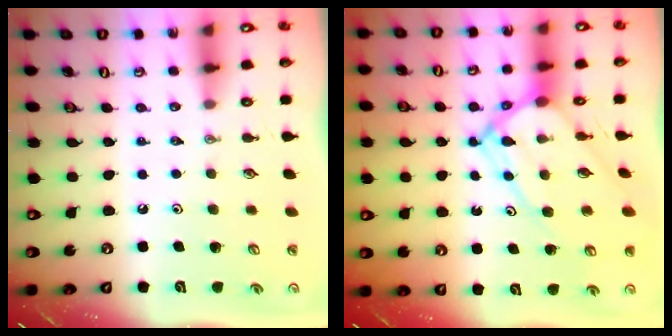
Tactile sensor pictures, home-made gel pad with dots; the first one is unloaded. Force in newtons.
{"total": 12.3, "press": 12.2, "slide": 1.2}